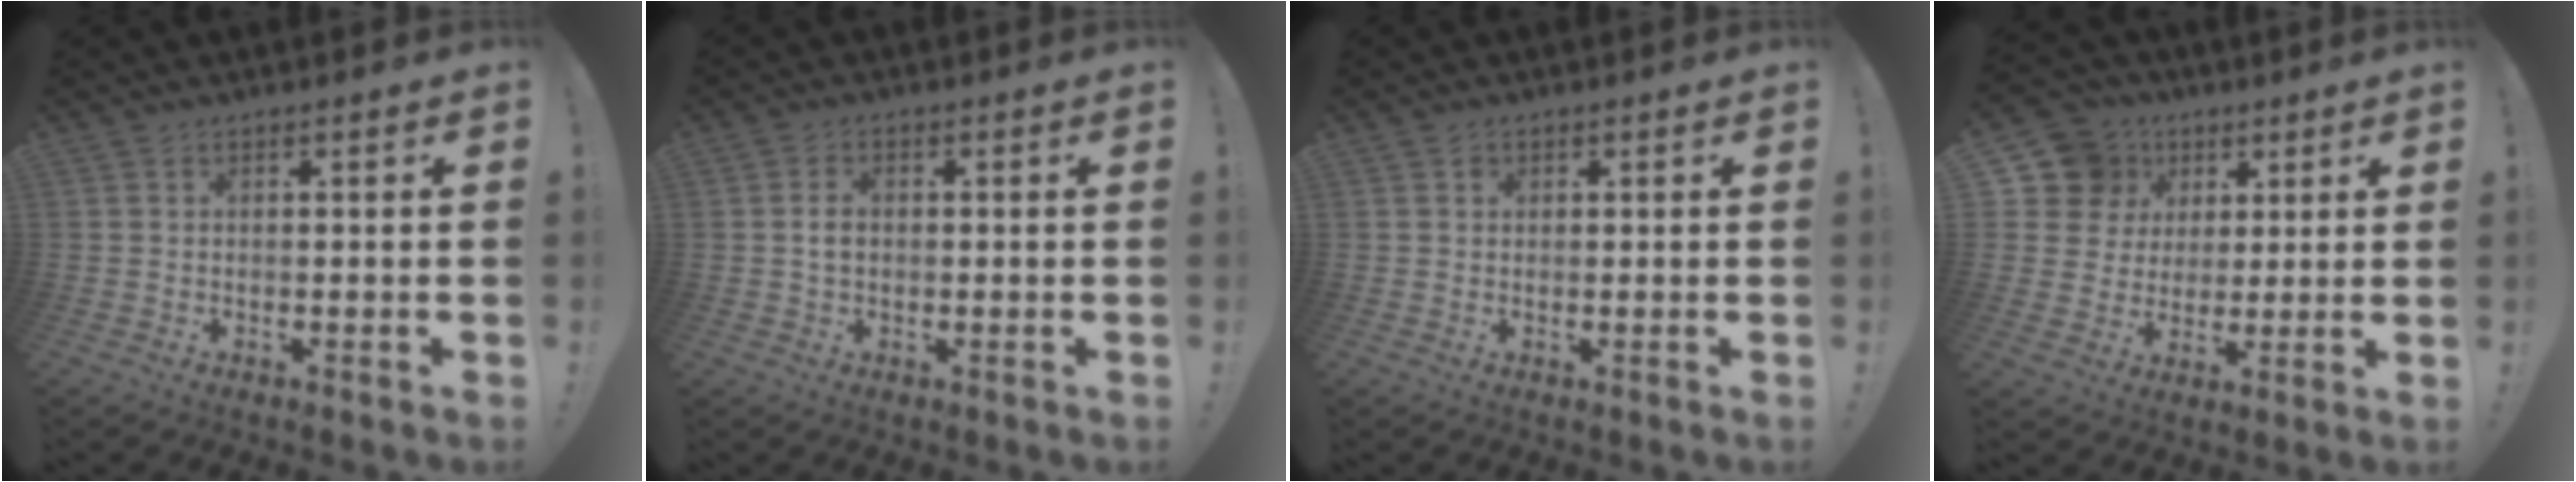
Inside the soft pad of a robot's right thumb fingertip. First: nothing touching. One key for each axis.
{"total": 2.7, "fx": -0.2, "fy": 1.9, "fz": 2.0, "tx": -0.028, "ty": 0.004, "tz": -0.006}
{"total": 1.1, "fx": 0.5, "fy": 1.0, "fz": 0.1, "tx": 0.005, "ty": -0.002, "tz": 0.007}
{"total": 12.6, "fx": 5.2, "fy": 10.8, "fz": 3.9, "tx": -0.060, "ty": -0.022, "tz": 0.109}